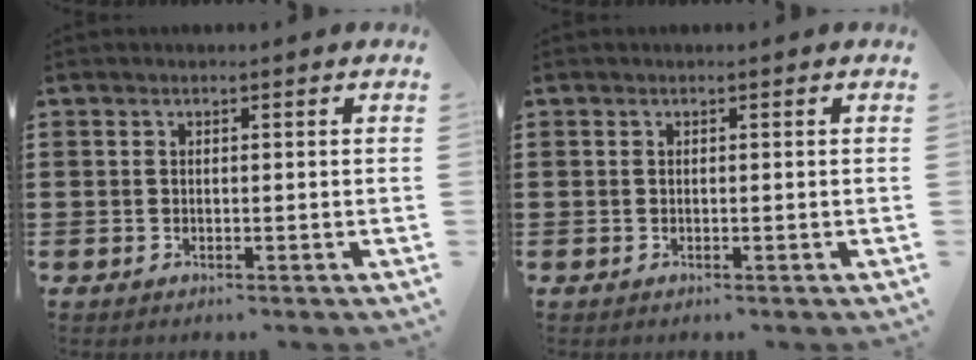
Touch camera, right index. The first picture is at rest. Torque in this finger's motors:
{"motor_torque": [0.14, 1.70, 0.00, -0.01]}